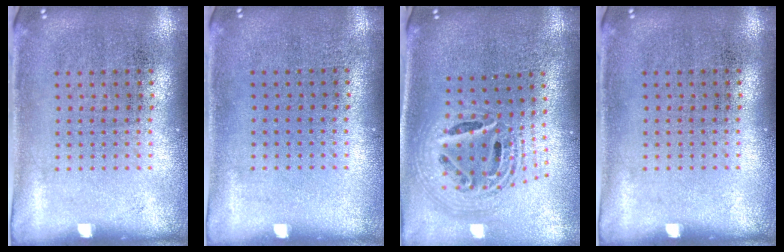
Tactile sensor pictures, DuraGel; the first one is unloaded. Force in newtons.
{"total": 0.0}
{"total": 2.4, "press": 1.8, "slide": 1.6}
{"total": 0.0}